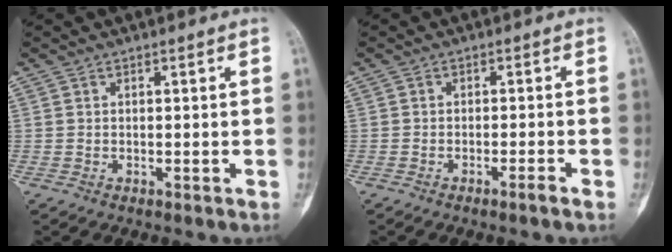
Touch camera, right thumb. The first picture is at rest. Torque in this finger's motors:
{"motor_torque": [-0.44, 0.21, 0.11, 0.10, -0.06]}